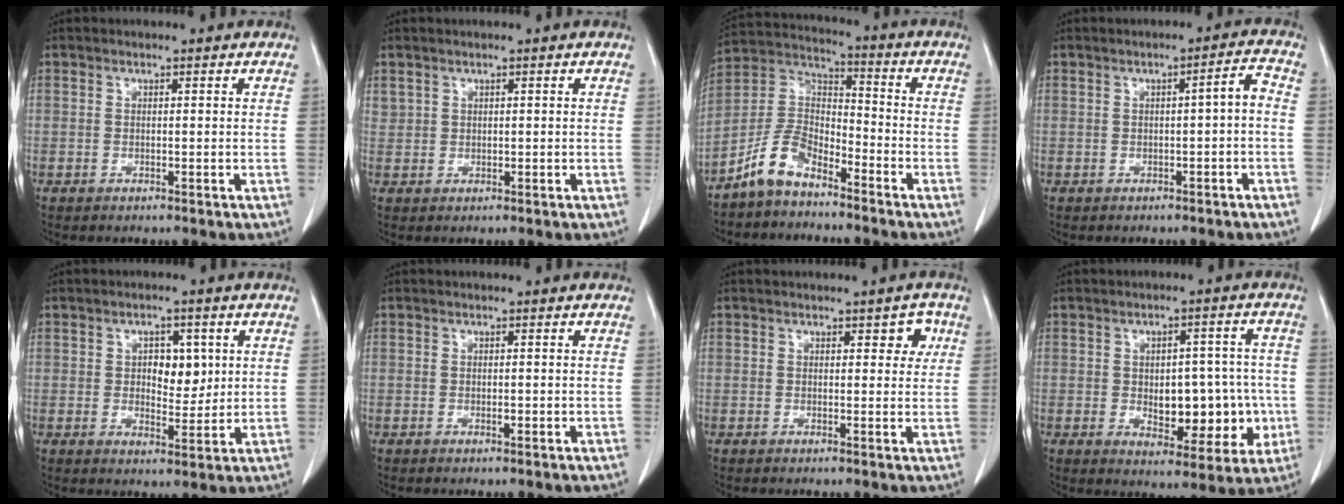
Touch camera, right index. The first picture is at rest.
{"total": 1.1, "force": [0.8, 0.9, 0.1], "torque": [0.004, 0.005, 0.013]}
{"total": 8.8, "force": [-6.6, 3.9, 4.3], "torque": [-0.095, 0.021, -0.136]}
{"total": 2.9, "force": [-0.5, 0.3, 2.8], "torque": [-0.039, 0.011, -0.008]}
{"total": 5.4, "force": [1.3, 3.1, 4.3], "torque": [-0.059, 0.004, 0.023]}
{"total": 0.7, "force": [-0.2, 0.3, 0.6], "torque": [-0.012, -0.001, -0.001]}
{"total": 3.0, "force": [1.2, 1.6, 2.2], "torque": [-0.015, 0.004, 0.011]}
{"total": 10.9, "force": [-1.6, 5.9, 9.1], "torque": [-0.106, 0.020, -0.006]}